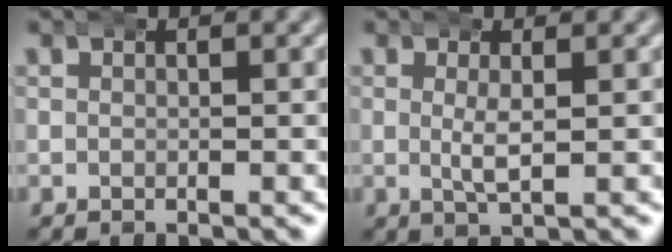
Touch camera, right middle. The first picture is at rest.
{"total": 1.8, "force": [0.3, 0.1, 1.8], "torque": [-0.040, -0.013, 0.013]}